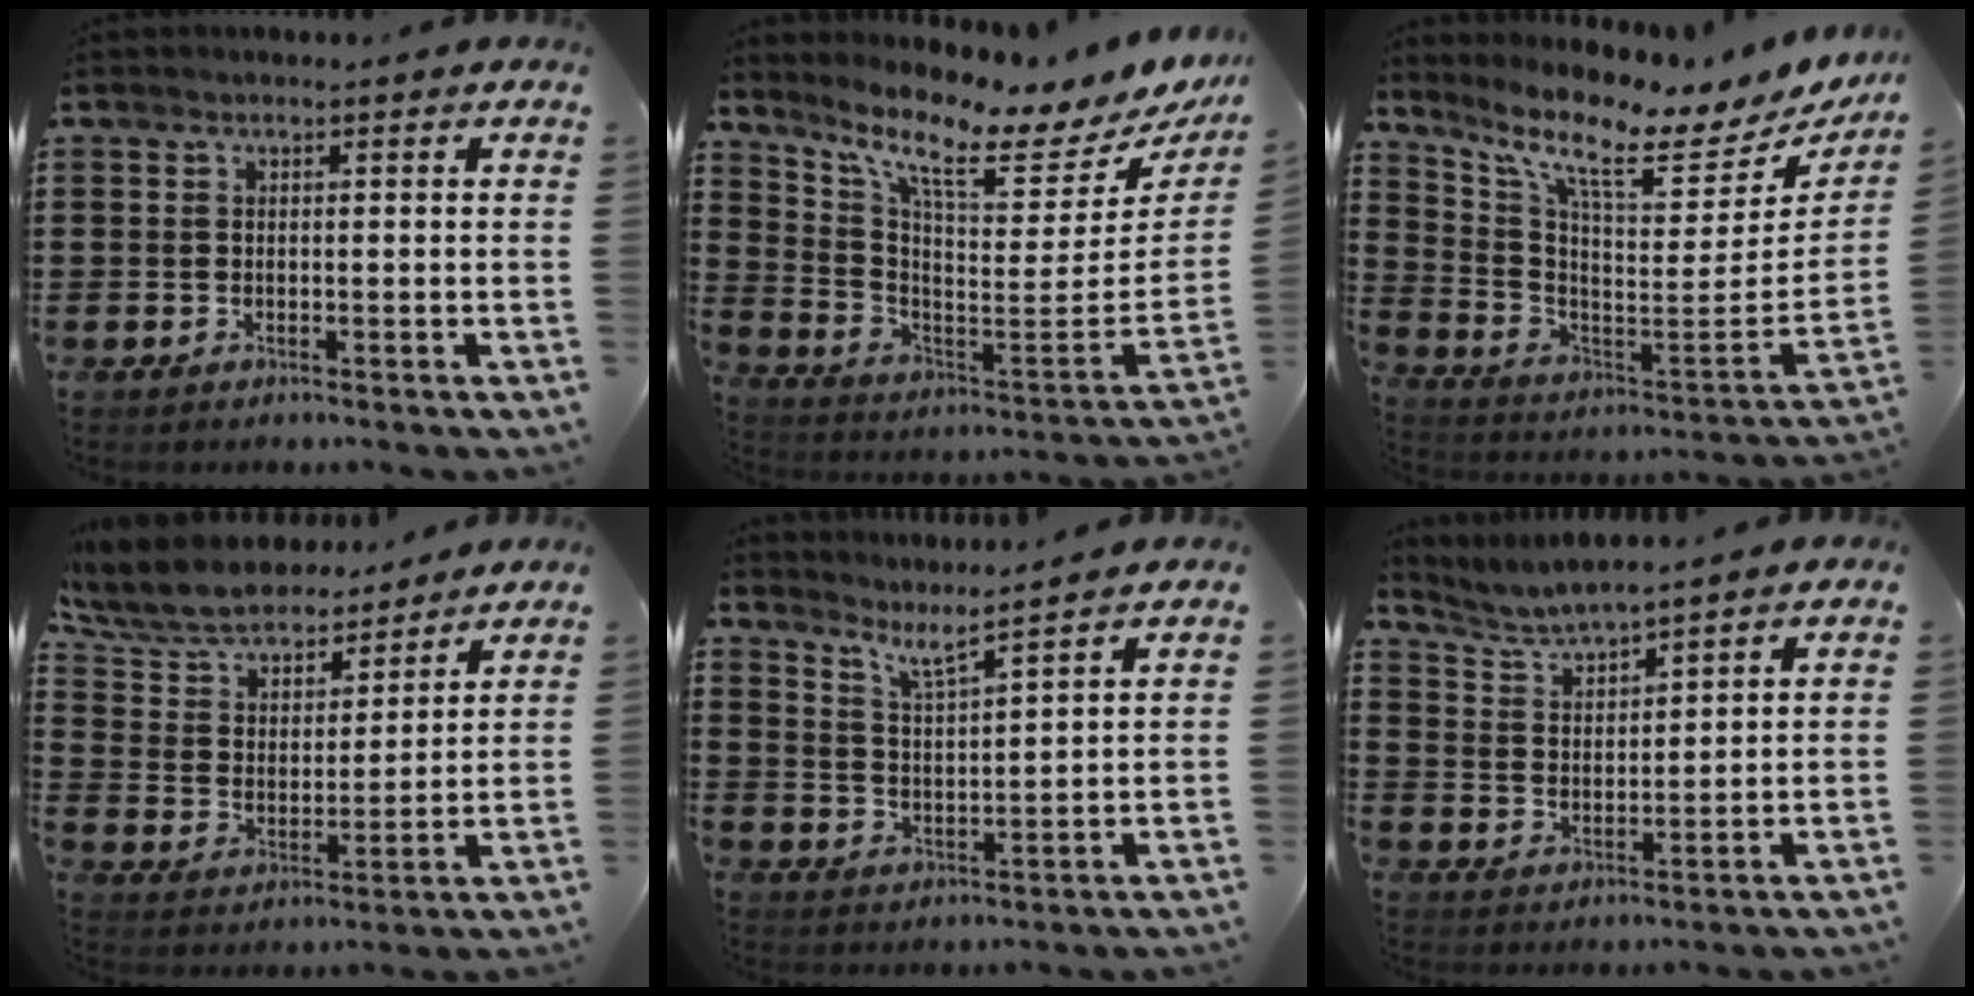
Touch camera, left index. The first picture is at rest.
{"total": 8.4, "force": [6.1, 1.2, 5.7], "torque": [-0.126, -0.059, 0.092]}
{"total": 9.1, "force": [6.7, 1.2, 5.9], "torque": [-0.140, -0.062, 0.105]}
{"total": 7.0, "force": [6.5, 1.7, 1.9], "torque": [-0.071, -0.038, 0.112]}
{"total": 4.8, "force": [4.1, -0.4, 2.5], "torque": [-0.064, -0.023, 0.070]}
{"total": 3.9, "force": [3.8, -0.2, 0.7], "torque": [-0.031, -0.017, 0.065]}